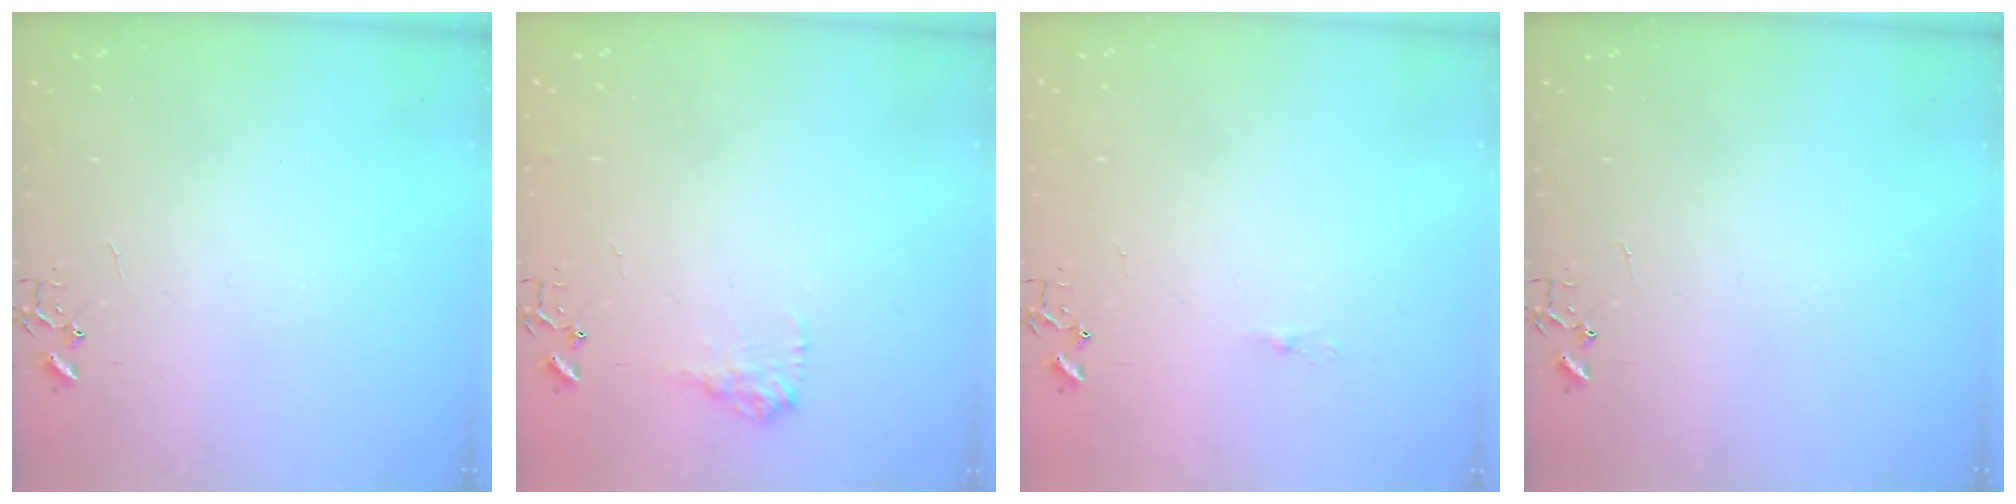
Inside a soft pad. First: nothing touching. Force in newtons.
{"total": 8.9, "press": 8.9, "slide": 0.3}
{"total": 3.6, "press": 3.6, "slide": 0.5}
{"total": 0.0}